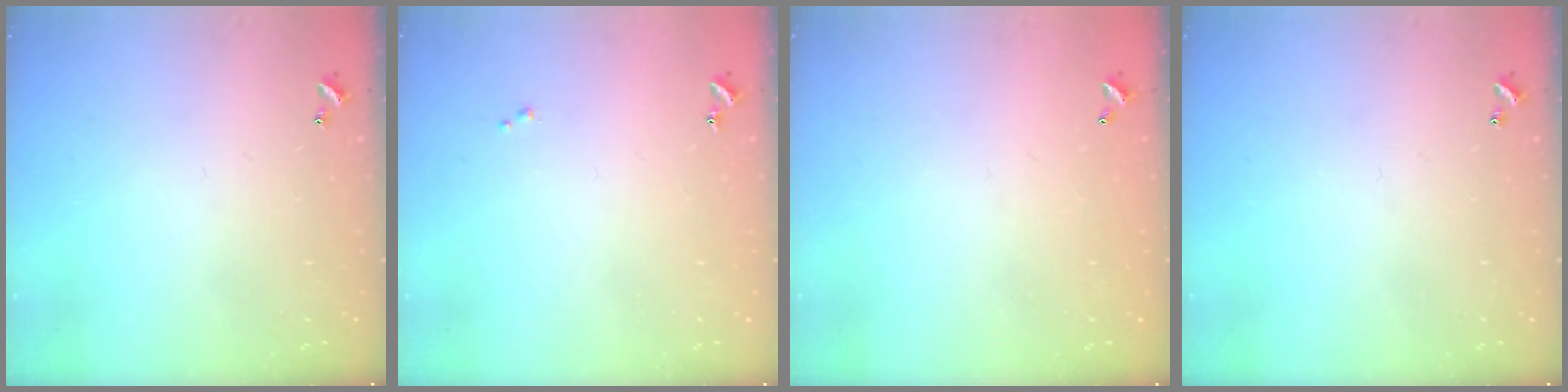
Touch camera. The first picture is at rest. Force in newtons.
{"total": 0.0}
{"total": 2.8, "press": 2.8, "slide": 0.1}
{"total": 0.0}